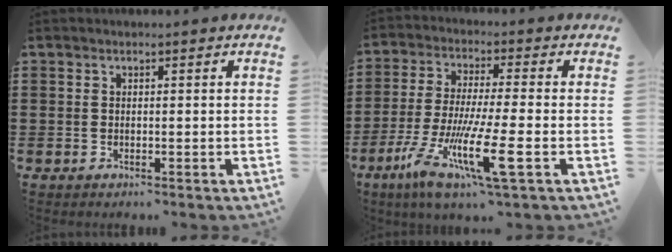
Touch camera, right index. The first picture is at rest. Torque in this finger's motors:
{"motor_torque": [1.15, -0.99, 1.05, 0.21]}